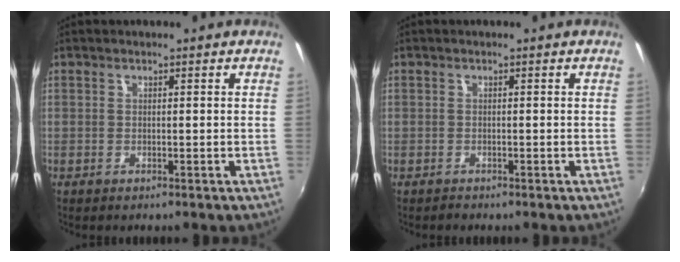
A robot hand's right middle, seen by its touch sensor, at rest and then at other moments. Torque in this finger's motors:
{"motor_torque": [0.24, -0.16, -0.11, -0.02]}